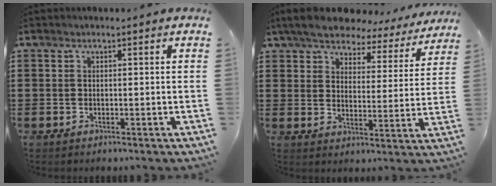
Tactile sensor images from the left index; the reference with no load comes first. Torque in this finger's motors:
{"motor_torque": [1.04, -1.10, 0.71, 0.21]}